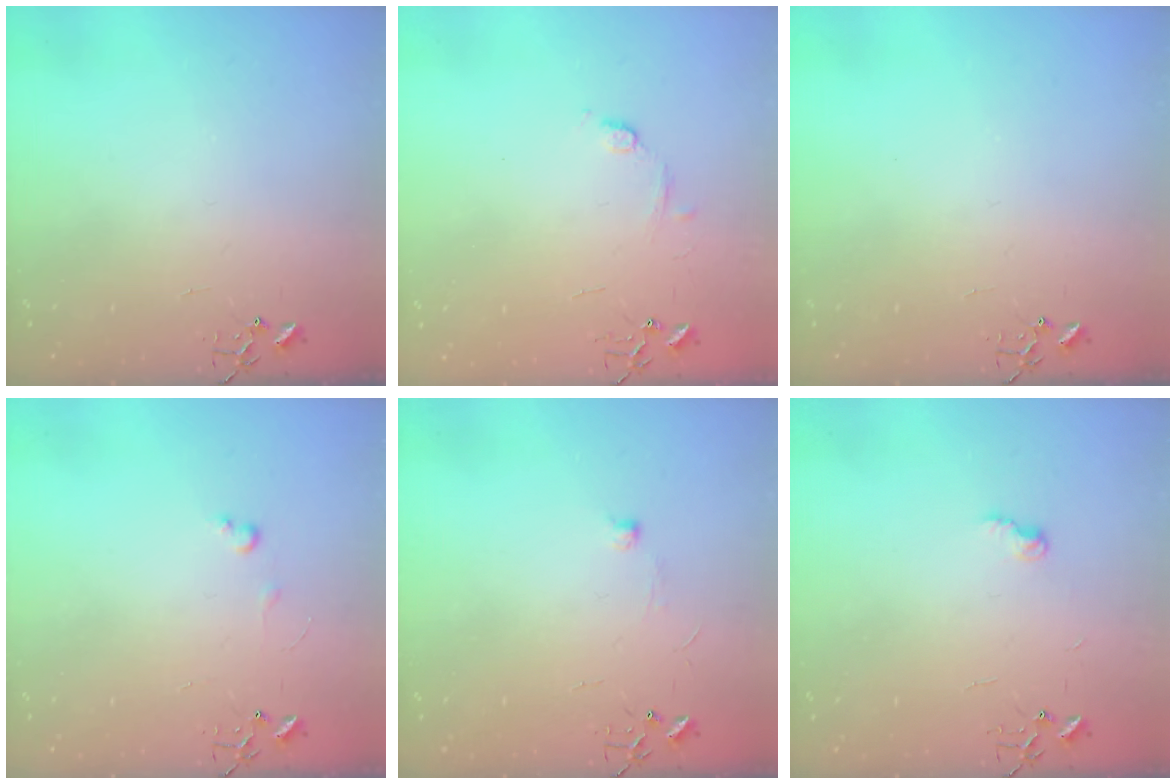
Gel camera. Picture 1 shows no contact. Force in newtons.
{"total": 6.1, "press": 6.1, "slide": 0.7}
{"total": 0.0}
{"total": 4.2, "press": 4.2, "slide": 0.6}
{"total": 4.4, "press": 4.3, "slide": 0.6}
{"total": 5.0, "press": 4.9, "slide": 0.7}